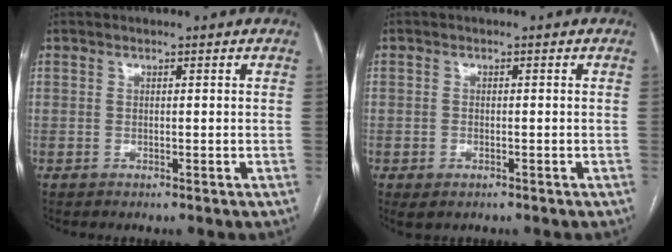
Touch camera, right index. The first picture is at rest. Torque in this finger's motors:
{"motor_torque": [0.16, -0.32, -0.02, -0.03]}